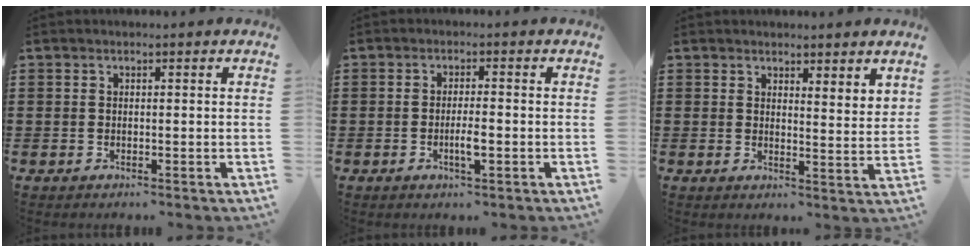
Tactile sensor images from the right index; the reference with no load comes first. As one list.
[{"total": 3.1, "force": [-1.0, 0.5, 2.9], "torque": [-0.049, 0.002, -0.018]}, {"total": 2.6, "force": [2.6, 0.1, 0.2], "torque": [-0.013, -0.003, 0.050]}]